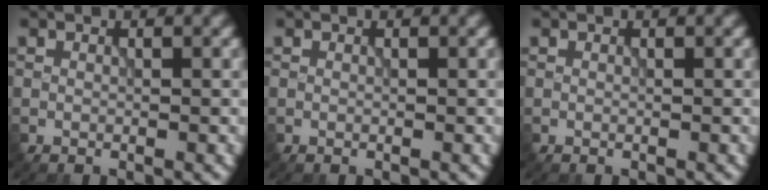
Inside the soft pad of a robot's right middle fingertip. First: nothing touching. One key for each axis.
{"total": 0.0}
{"total": 0.0}